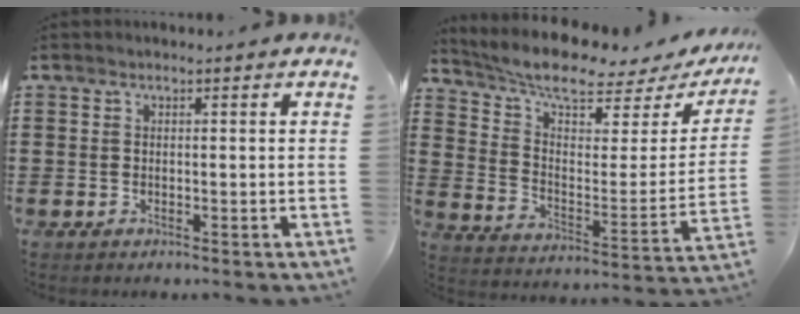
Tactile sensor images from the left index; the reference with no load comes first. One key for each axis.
{"total": 7.7, "fx": 6.4, "fy": 1.2, "fz": 4.2, "tx": -0.105, "ty": -0.046, "tz": 0.107}